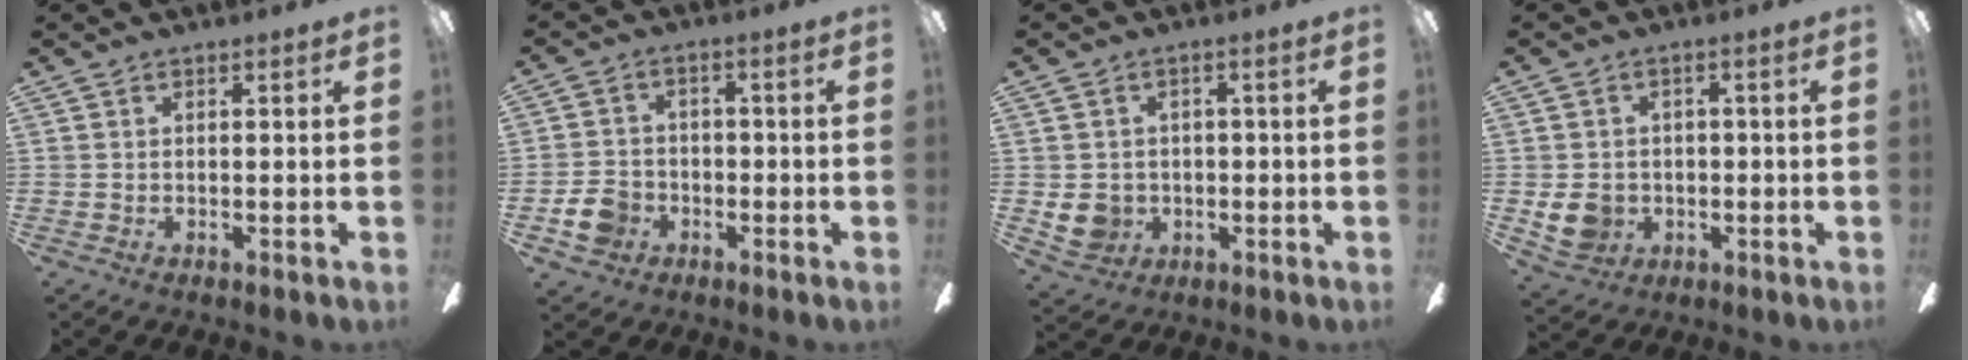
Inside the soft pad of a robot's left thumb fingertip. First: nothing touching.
{"total": 6.9, "force": [-2.8, 5.6, 2.8], "torque": [-0.073, 0.020, -0.051]}
{"total": 5.7, "force": [-0.3, 5.4, 1.8], "torque": [-0.055, 0.004, -0.003]}
{"total": 6.5, "force": [-0.7, 5.9, 2.7], "torque": [-0.072, 0.010, -0.011]}